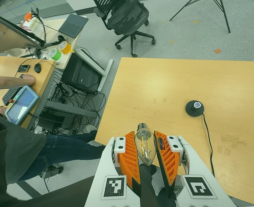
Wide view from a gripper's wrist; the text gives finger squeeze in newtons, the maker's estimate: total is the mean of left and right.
{"total": 12.5, "left": 13.0, "right": 12.0}